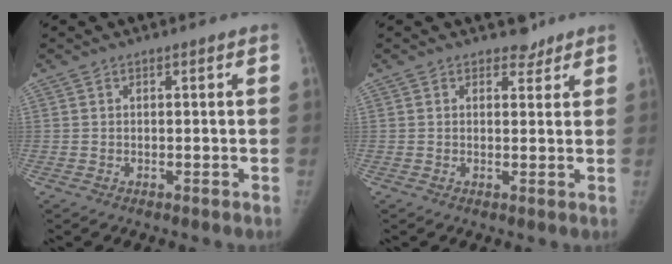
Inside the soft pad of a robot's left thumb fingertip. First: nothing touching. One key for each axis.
{"total": 2.3, "fx": 1.8, "fy": 1.3, "fz": 0.1, "tx": 0.017, "ty": -0.011, "tz": 0.020}